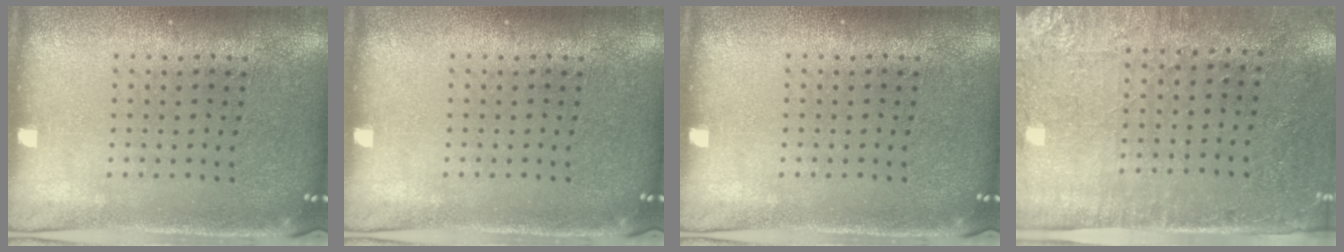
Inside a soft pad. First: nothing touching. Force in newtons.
{"total": 0.0}
{"total": 0.0}
{"total": 2.8, "press": 2.3, "slide": 1.6}